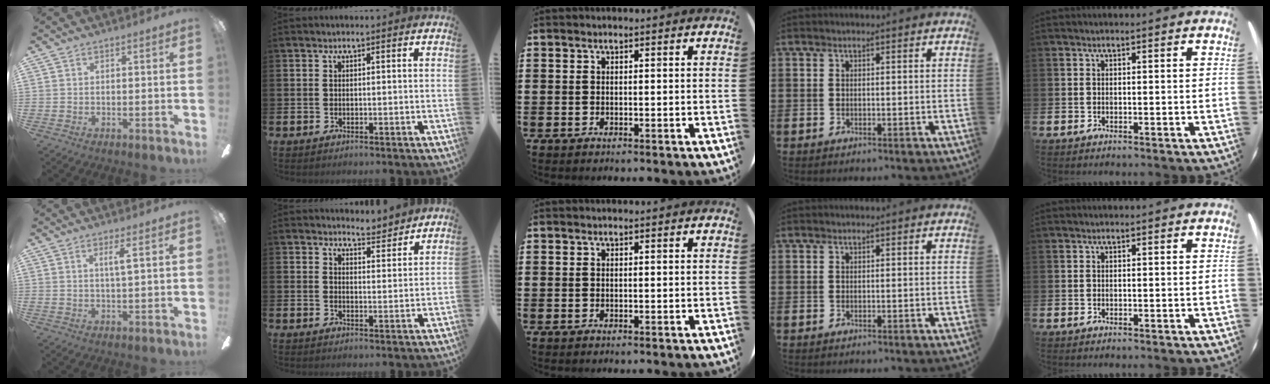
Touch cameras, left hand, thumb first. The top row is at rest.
{"thumb": {"total": 2.8, "force": [1.2, 0.0, 2.6], "torque": [-0.054, -0.002, 0.018]}, "index": {"total": 4.2, "force": [4.2, 0.6, -0.3], "torque": [0.004, -0.028, 0.075]}}